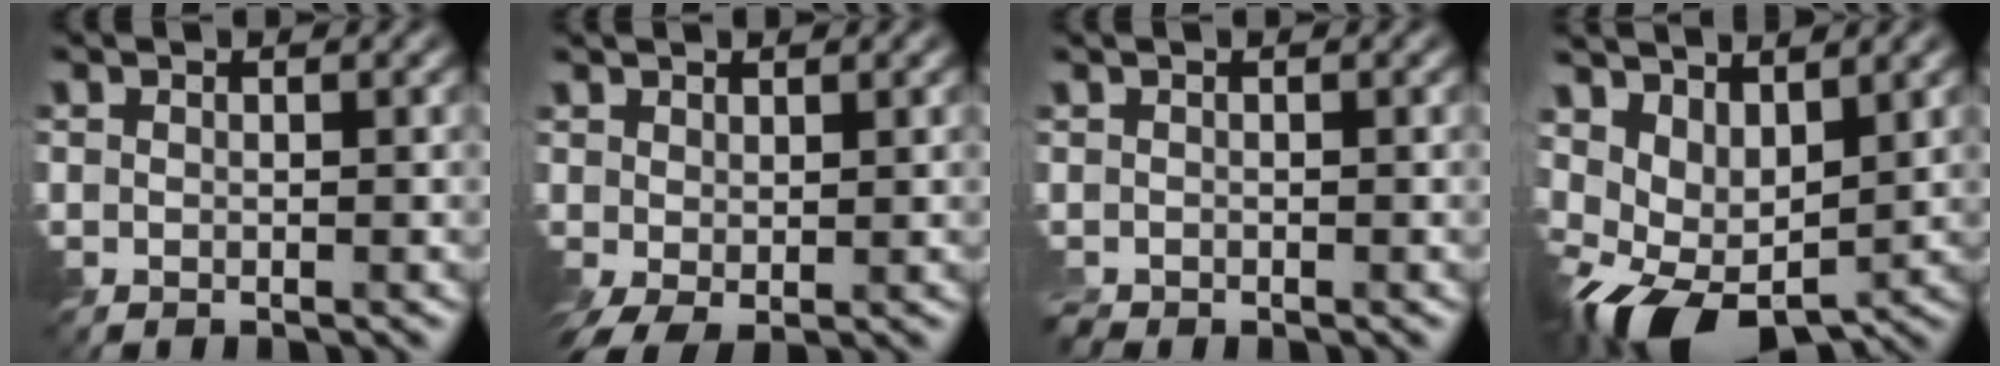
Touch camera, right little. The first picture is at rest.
{"total": 2.0, "force": [0.2, 1.1, 1.7], "torque": [-0.050, -0.002, 0.006]}
{"total": 0.5, "force": [-0.4, 0.3, 0.1], "torque": [-0.007, -0.001, -0.009]}
{"total": 6.8, "force": [-0.1, 3.9, 5.6], "torque": [-0.113, -0.020, 0.009]}